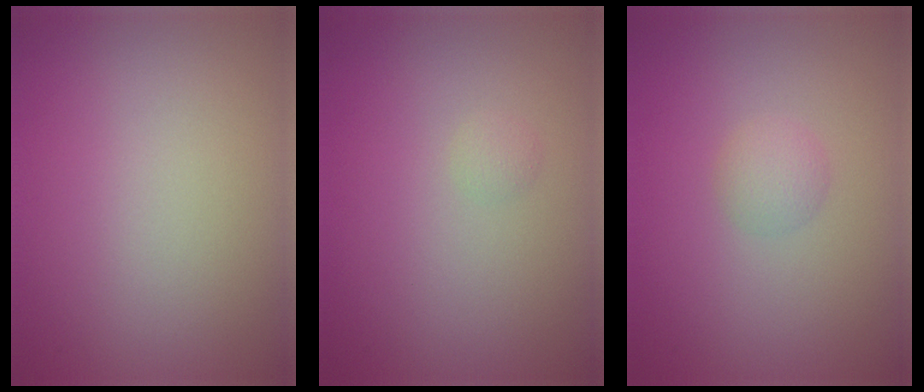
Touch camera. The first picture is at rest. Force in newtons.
{"total": 0.6, "press": 0.6, "slide": 0.1}
{"total": 1.5, "press": 1.5, "slide": 0.1}